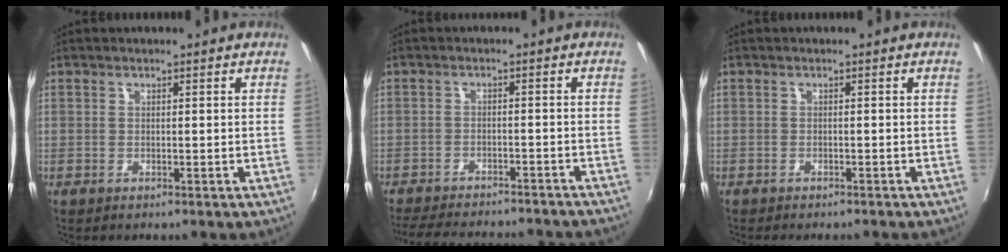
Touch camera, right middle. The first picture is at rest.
{"total": 18.1, "force": [-15.9, 4.4, 7.5], "torque": [-0.156, -0.018, -0.214]}
{"total": 2.2, "force": [-2.0, 0.6, 0.8], "torque": [-0.023, -0.009, -0.031]}